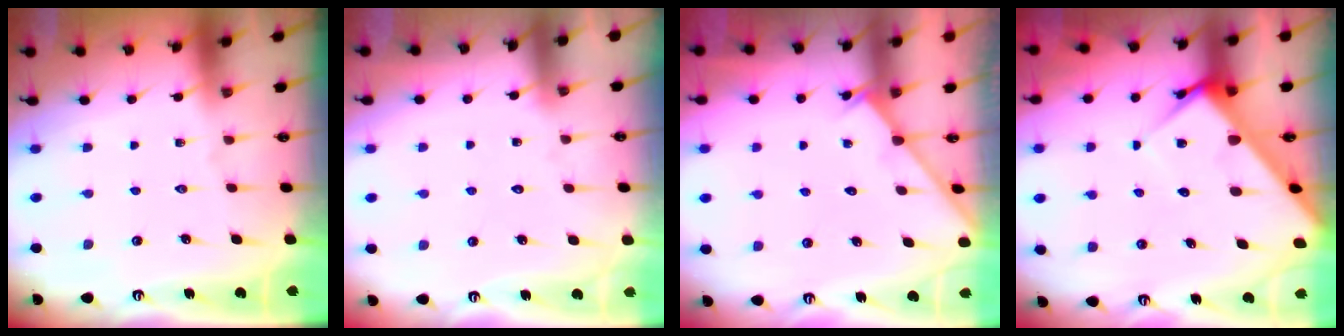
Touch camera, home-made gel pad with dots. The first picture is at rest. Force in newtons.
{"total": 2.8, "press": 2.8, "slide": 0.2}
{"total": 2.6, "press": 2.5, "slide": 0.4}
{"total": 6.2, "press": 6.2, "slide": 0.5}